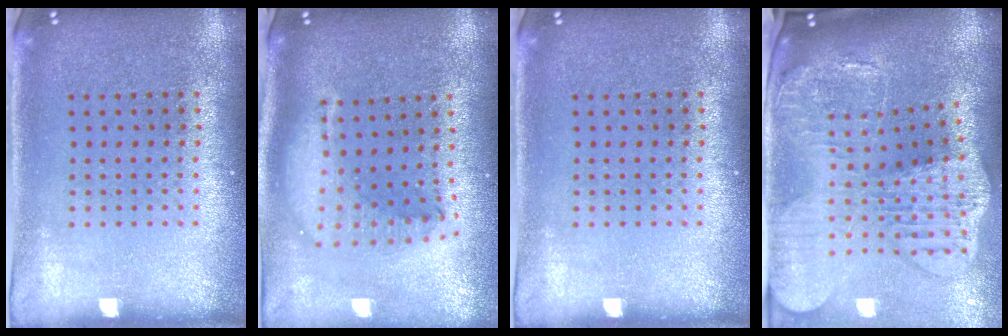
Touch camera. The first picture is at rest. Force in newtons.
{"total": 2.3, "press": 1.7, "slide": 1.5}
{"total": 0.0}
{"total": 4.5, "press": 3.3, "slide": 3.0}